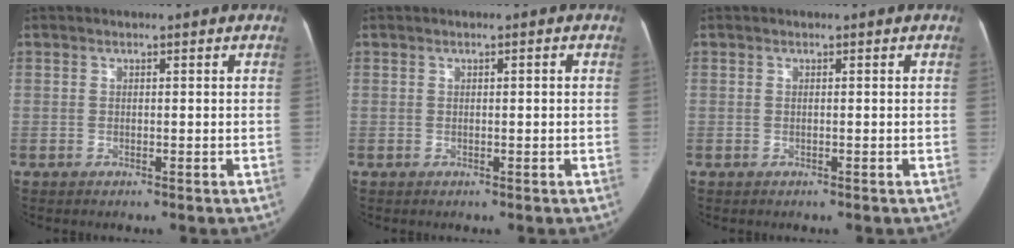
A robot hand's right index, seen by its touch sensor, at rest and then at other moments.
{"total": 0.9, "force": [0.0, 0.3, 0.9], "torque": [-0.017, 0.007, 0.003]}
{"total": 0.0}